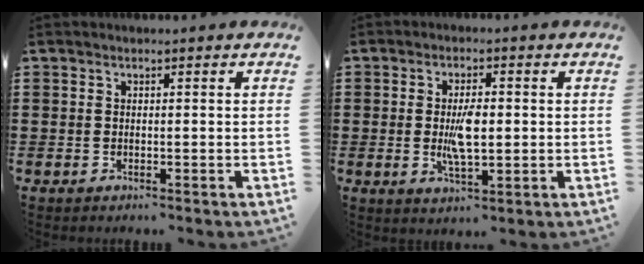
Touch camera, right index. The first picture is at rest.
{"total": 5.9, "force": [0.0, 2.3, 5.4], "torque": [-0.113, -0.001, -0.005]}